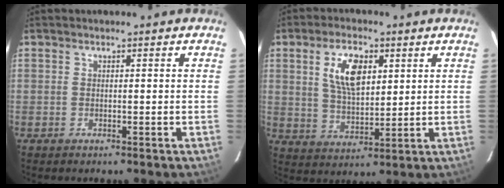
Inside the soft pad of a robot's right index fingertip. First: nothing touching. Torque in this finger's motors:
{"motor_torque": [0.67, 0.40, 0.51, 0.12]}